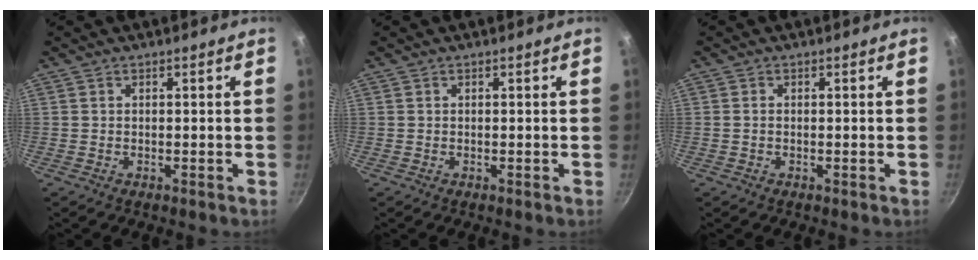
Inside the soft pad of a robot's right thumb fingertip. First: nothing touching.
{"total": 0.0}
{"total": 0.7, "force": [-0.1, 0.5, 0.4], "torque": [-0.009, 0.003, -0.003]}